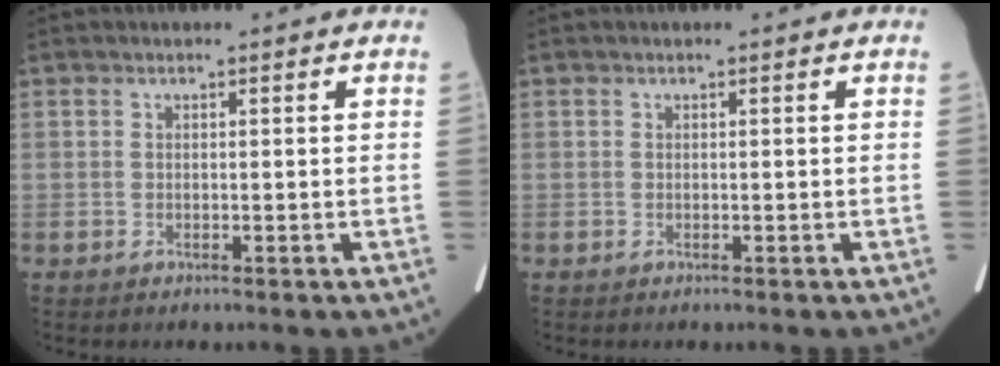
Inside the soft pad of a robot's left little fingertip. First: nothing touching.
{"total": 0.0}